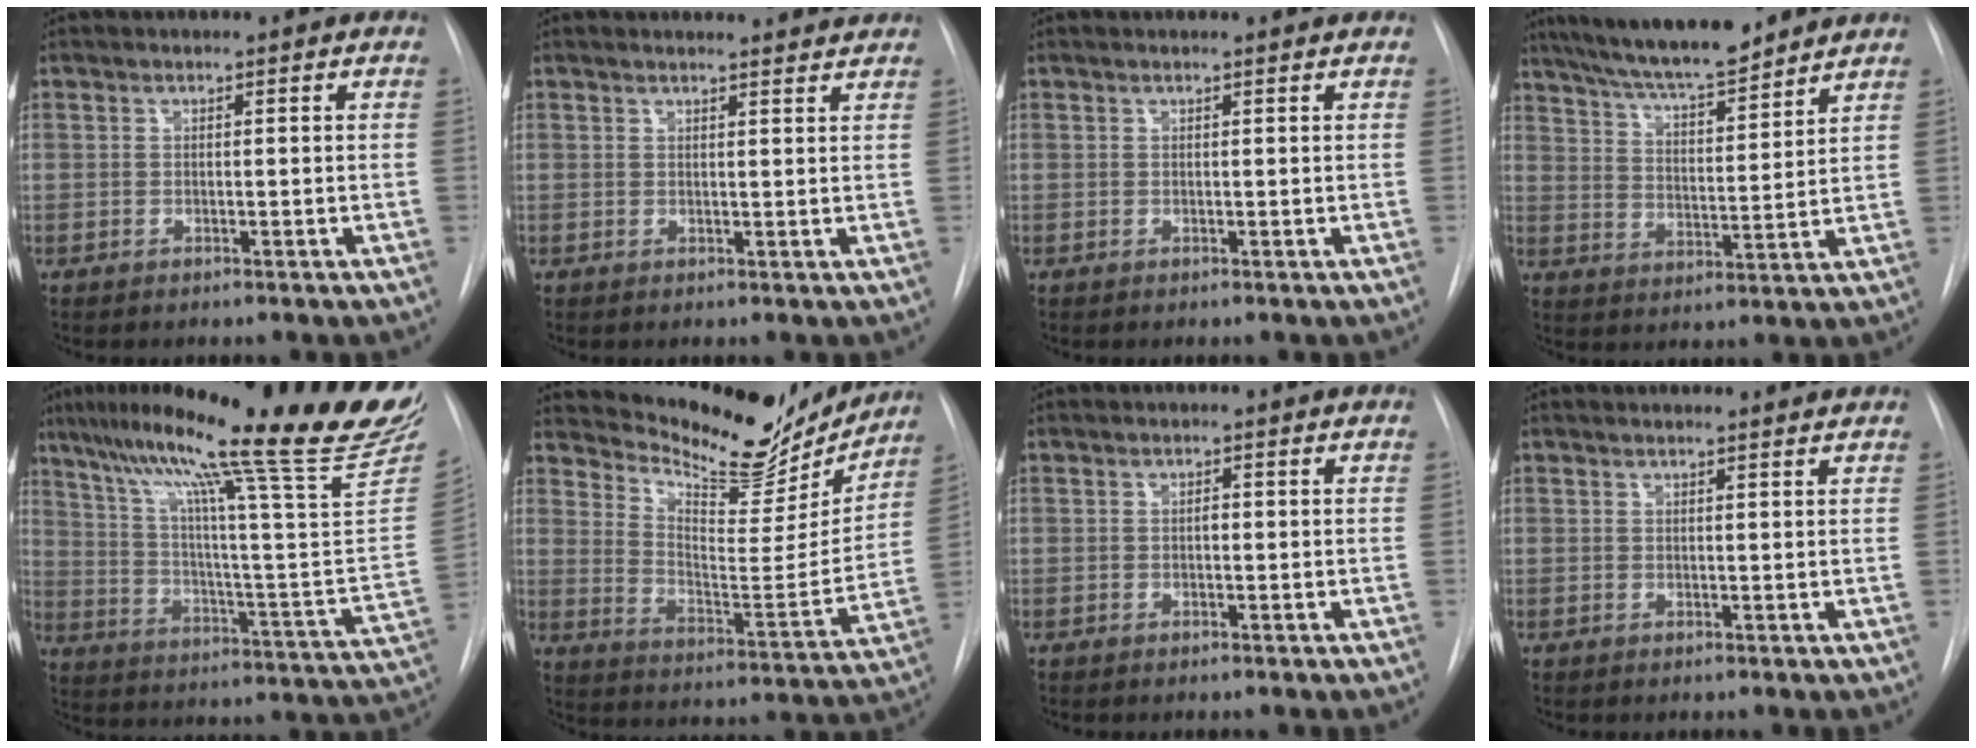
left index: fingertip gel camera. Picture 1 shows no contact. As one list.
[{"total": 6.3, "force": [6.2, 0.6, 0.8], "torque": [-0.007, 0.005, 0.058]}, {"total": 2.2, "force": [2.1, 0.0, 0.3], "torque": [-0.010, 0.009, 0.022]}, {"total": 16.0, "force": [13.9, 2.4, 7.5], "torque": [-0.133, 0.014, 0.228]}, {"total": 31.9, "force": [24.2, 0.0, 20.8], "torque": [-0.281, -0.051, 0.340]}, {"total": 19.4, "force": [17.9, 4.8, 5.8], "torque": [-0.092, -0.044, 0.252]}, {"total": 0.5, "force": [0.0, 0.3, 0.5], "torque": [-0.009, 0.001, -0.001]}, {"total": 4.3, "force": [4.2, 0.3, 0.7], "torque": [-0.014, 0.010, 0.042]}]